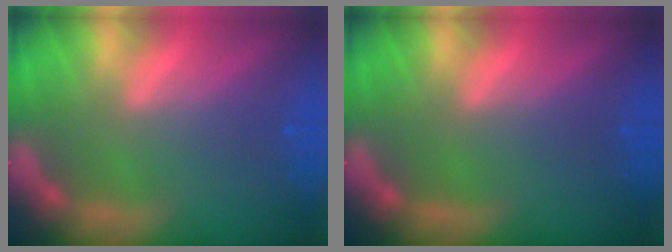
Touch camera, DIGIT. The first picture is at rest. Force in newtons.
{"total": 0.0}